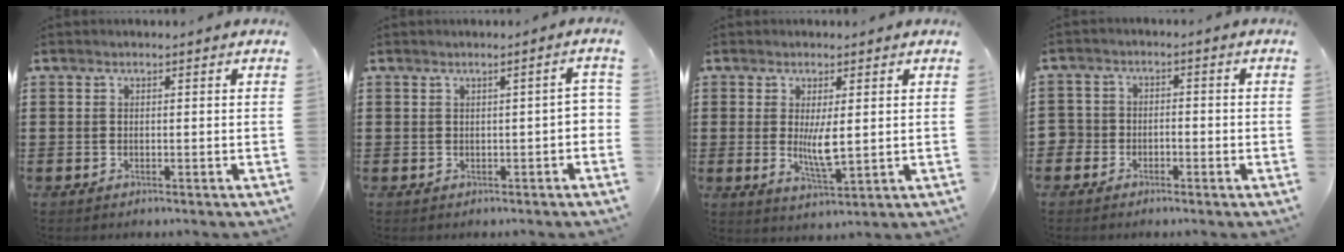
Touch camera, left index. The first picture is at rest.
{"total": 2.2, "force": [-0.1, 0.1, 2.2], "torque": [-0.035, -0.002, -0.003]}
{"total": 5.1, "force": [0.6, 1.3, 4.9], "torque": [-0.092, -0.007, 0.006]}
{"total": 2.6, "force": [-2.1, 1.6, 0.1], "torque": [-0.011, 0.001, -0.048]}